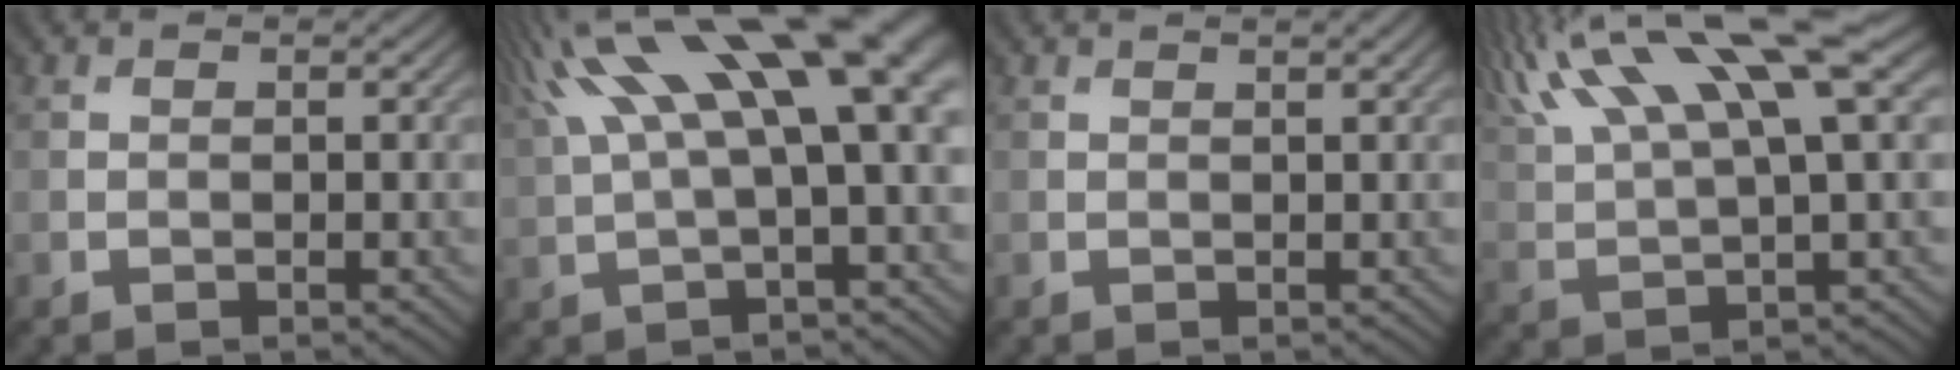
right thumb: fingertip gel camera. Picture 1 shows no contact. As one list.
[{"total": 16.5, "force": [5.7, 4.4, 14.9], "torque": [-0.270, 0.030, 0.116]}, {"total": 1.3, "force": [0.9, 0.0, 1.0], "torque": [-0.013, 0.003, 0.011]}, {"total": 14.7, "force": [8.5, 3.3, 11.6], "torque": [-0.245, 0.024, 0.162]}]